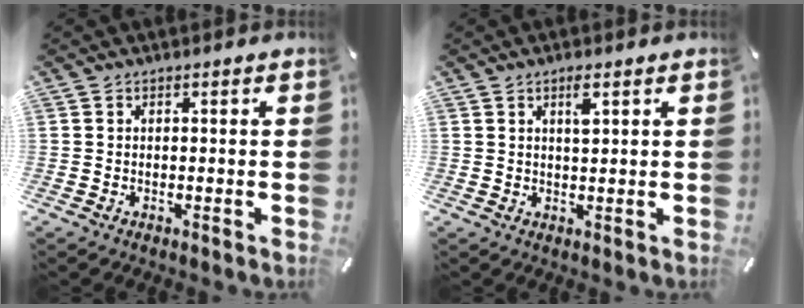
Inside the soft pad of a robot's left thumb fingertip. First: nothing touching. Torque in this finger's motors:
{"motor_torque": [0.62, 0.79, 0.39, -0.47, 0.11]}